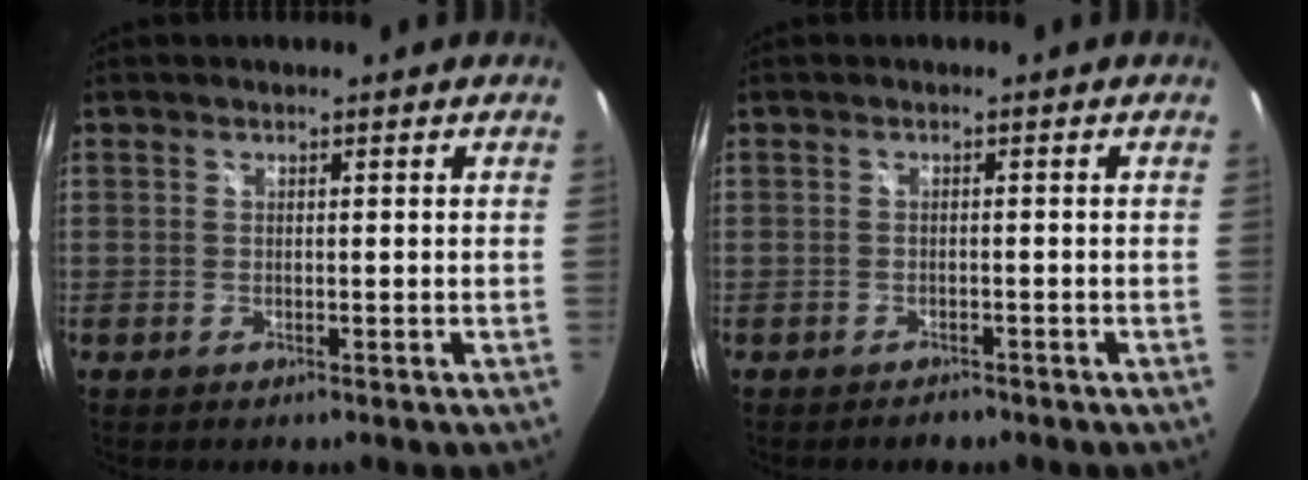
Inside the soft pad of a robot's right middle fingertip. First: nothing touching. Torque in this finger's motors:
{"motor_torque": [0.07, -0.51, -0.18, -0.01]}